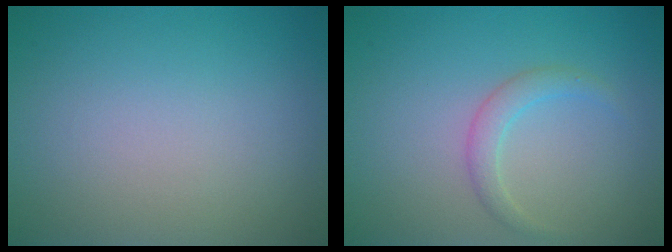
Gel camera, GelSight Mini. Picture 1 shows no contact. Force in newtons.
{"total": 1.7, "press": 1.7, "slide": 0.1}